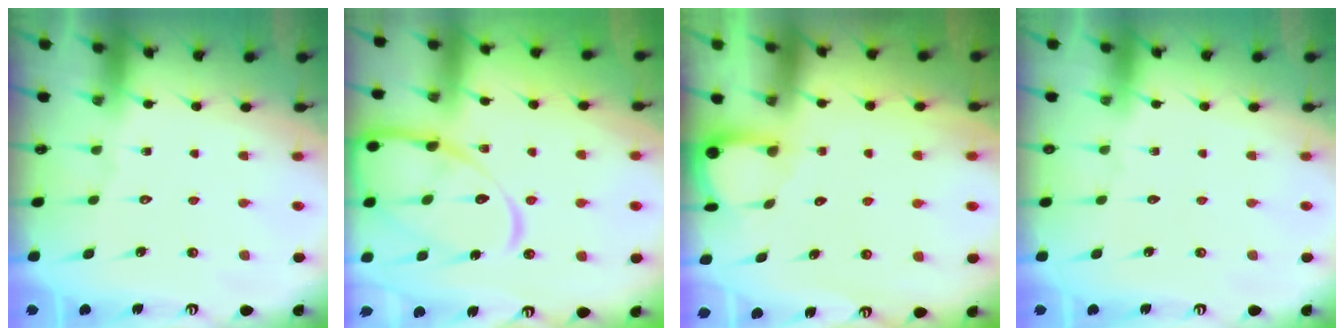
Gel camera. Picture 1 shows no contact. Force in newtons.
{"total": 15.9, "press": 15.9, "slide": 1.5}
{"total": 2.8, "press": 2.8, "slide": 0.3}
{"total": 0.0}